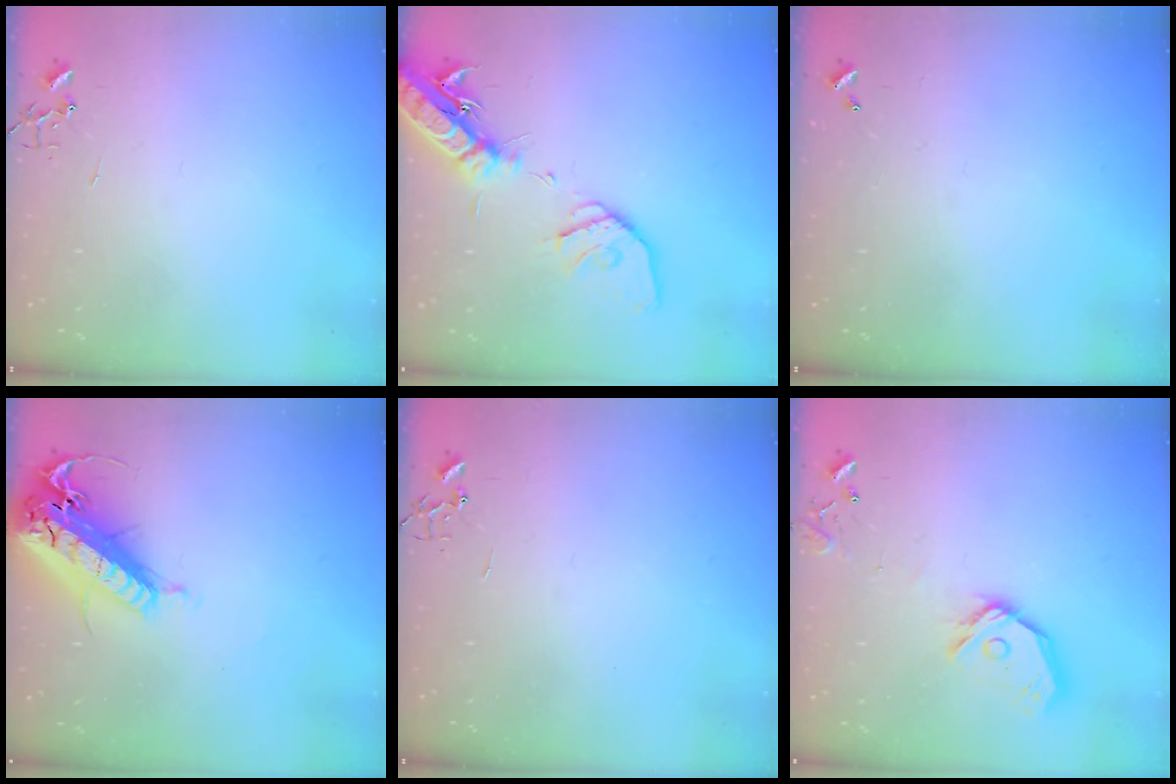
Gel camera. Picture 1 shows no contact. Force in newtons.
{"total": 19.4, "press": 19.1, "slide": 3.5}
{"total": 0.0}
{"total": 26.2, "press": 25.6, "slide": 5.5}
{"total": 0.0}
{"total": 14.2, "press": 14.0, "slide": 2.3}